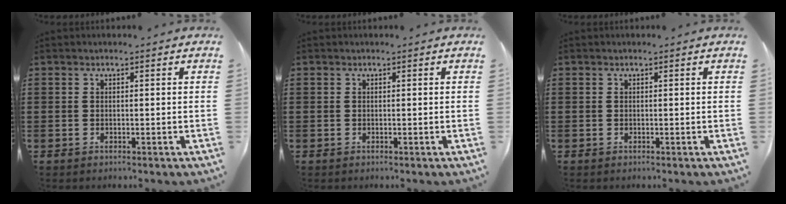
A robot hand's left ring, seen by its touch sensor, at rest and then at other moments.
{"total": 0.0}
{"total": 0.0}